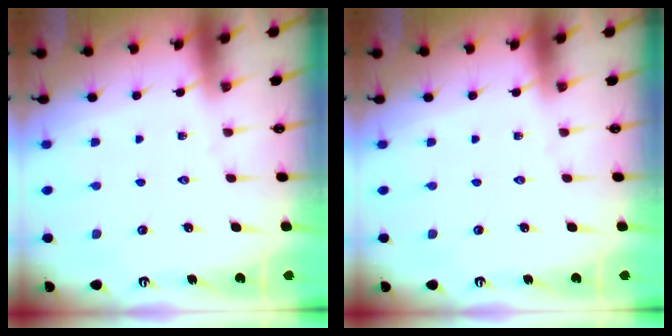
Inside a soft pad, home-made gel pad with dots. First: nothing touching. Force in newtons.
{"total": 0.0}